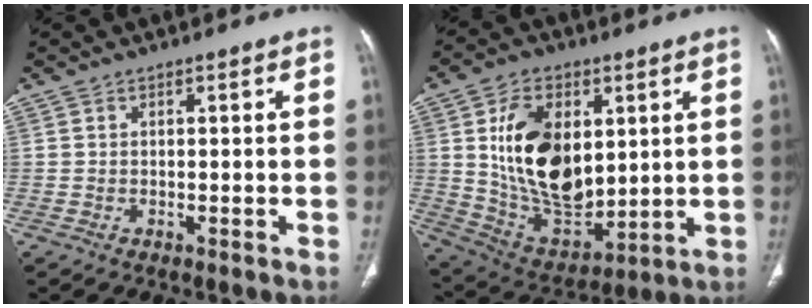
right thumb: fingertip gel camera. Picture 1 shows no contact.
{"total": 20.1, "force": [3.8, 12.4, 15.3], "torque": [-0.233, -0.025, 0.088]}